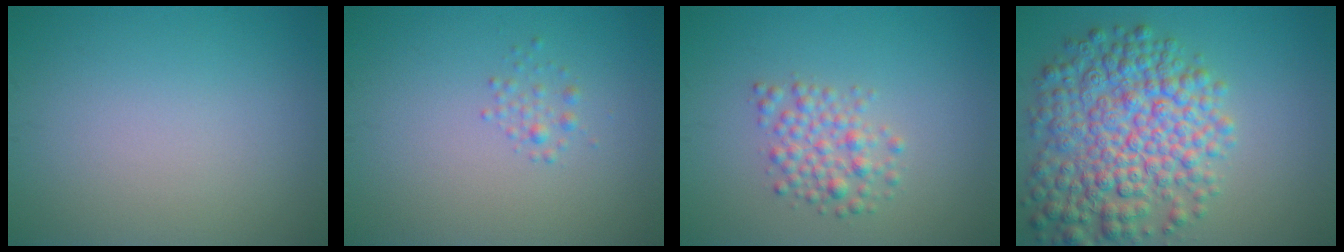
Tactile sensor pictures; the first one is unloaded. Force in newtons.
{"total": 1.0, "press": 1.0, "slide": 0.0}
{"total": 2.7, "press": 2.7, "slide": 0.1}
{"total": 9.1, "press": 9.1, "slide": 0.3}